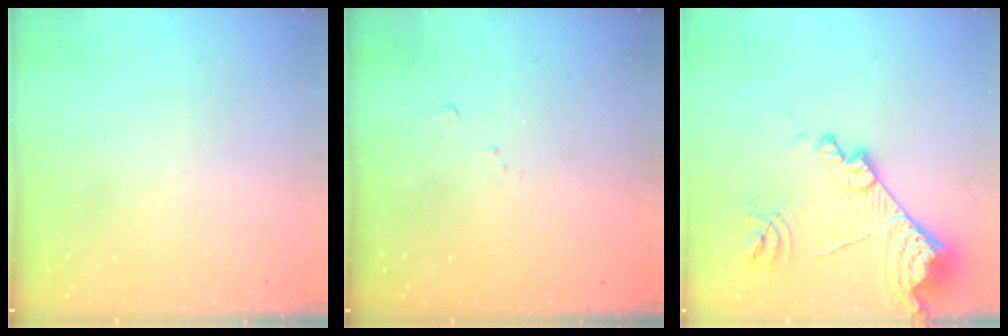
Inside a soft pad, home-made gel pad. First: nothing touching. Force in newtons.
{"total": 4.5, "press": 4.4, "slide": 0.5}
{"total": 21.3, "press": 21.2, "slide": 2.2}